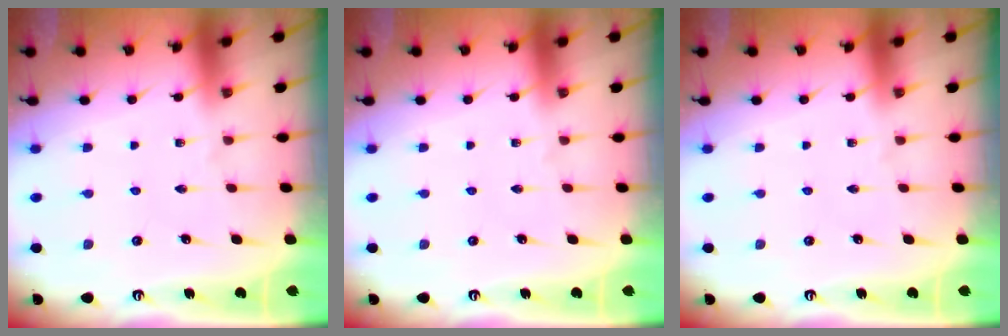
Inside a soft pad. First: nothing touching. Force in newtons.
{"total": 0.0}
{"total": 0.0}